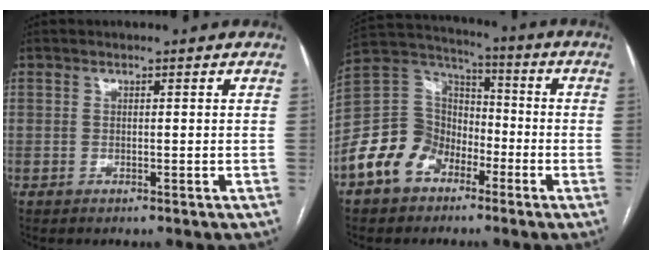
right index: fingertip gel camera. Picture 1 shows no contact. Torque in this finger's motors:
{"motor_torque": [0.74, -0.12, 0.44, 0.13]}